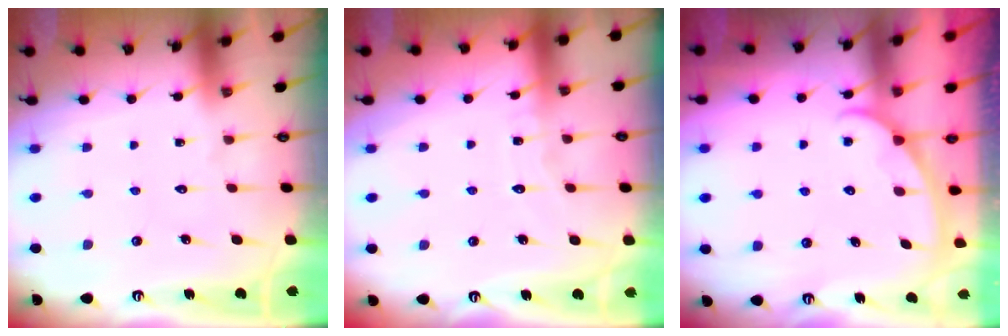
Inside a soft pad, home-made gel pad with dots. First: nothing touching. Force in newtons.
{"total": 4.7, "press": 4.7, "slide": 0.5}
{"total": 1.4, "press": 1.4, "slide": 0.2}